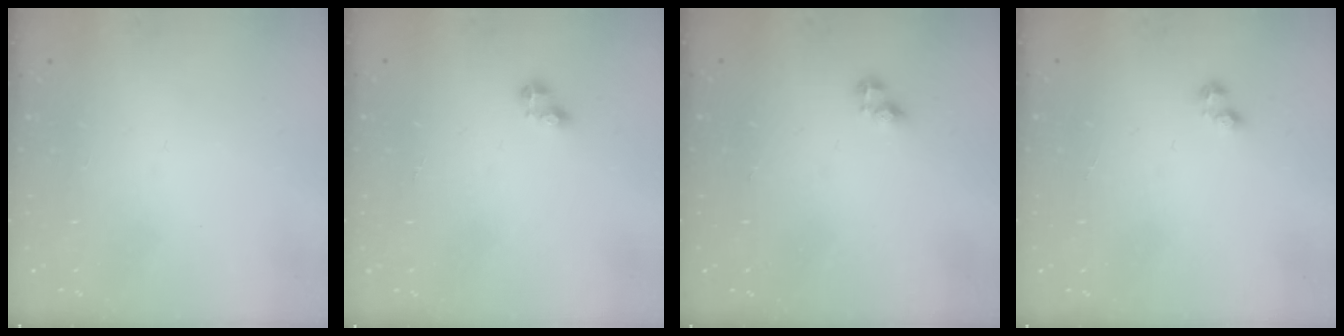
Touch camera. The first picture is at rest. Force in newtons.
{"total": 2.8, "press": 2.8, "slide": 0.4}
{"total": 2.8, "press": 2.8, "slide": 0.3}
{"total": 1.2, "press": 1.0, "slide": 0.6}